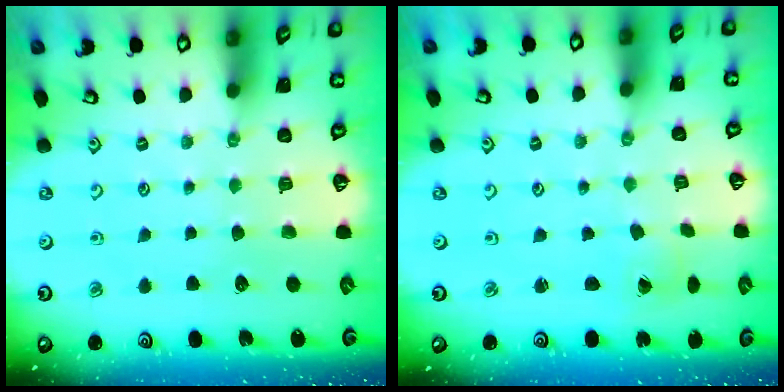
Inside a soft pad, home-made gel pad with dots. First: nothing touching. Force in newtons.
{"total": 1.0, "press": 1.0, "slide": 0.0}